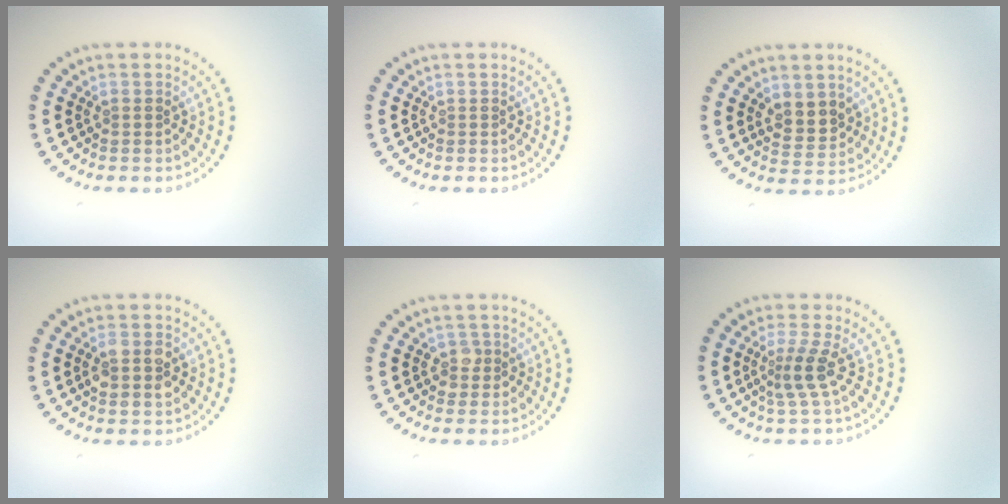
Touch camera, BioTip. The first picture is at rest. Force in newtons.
{"total": 0.0}
{"total": 2.5, "press": 2.4, "slide": 0.8}
{"total": 2.8, "press": 2.8, "slide": 0.2}
{"total": 1.4, "press": 1.2, "slide": 0.7}
{"total": 2.4, "press": 1.7, "slide": 1.7}